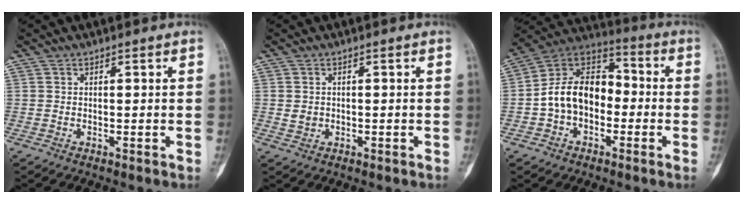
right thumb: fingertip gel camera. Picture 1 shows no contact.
{"total": 1.9, "force": [0.0, 1.7, 0.8], "torque": [-0.002, 0.002, 0.004]}
{"total": 14.5, "force": [-2.2, 10.4, 9.9], "torque": [-0.146, 0.050, -0.050]}